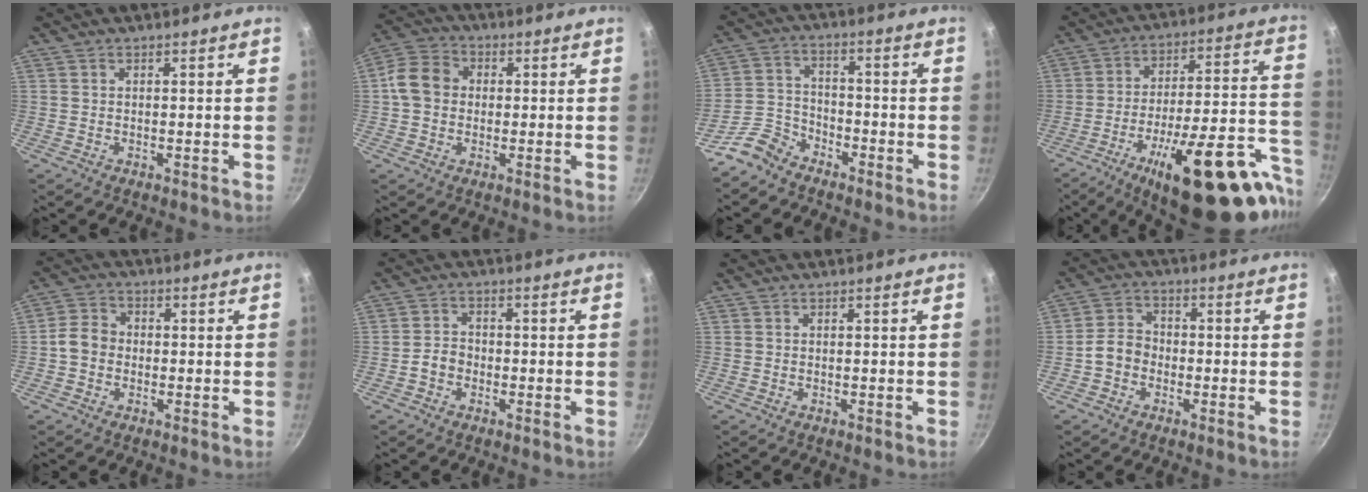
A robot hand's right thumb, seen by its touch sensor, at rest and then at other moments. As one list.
[{"total": 8.0, "force": [0.3, 6.7, 4.3], "torque": [-0.057, 0.016, -0.014]}, {"total": 7.0, "force": [-5.5, 3.9, 1.8], "torque": [-0.022, 0.052, -0.119]}, {"total": 29.7, "force": [-15.1, 9.9, 23.6], "torque": [-0.296, 0.065, -0.218]}, {"total": 4.9, "force": [-0.8, 4.2, 2.5], "torque": [-0.029, 0.016, -0.028]}, {"total": 3.4, "force": [-1.3, 2.7, 1.6], "torque": [-0.015, 0.021, -0.028]}, {"total": 0.0}, {"total": 5.1, "force": [-1.6, 4.1, 2.5], "torque": [-0.025, 0.025, -0.040]}]